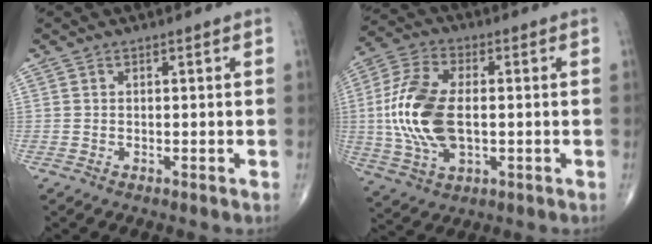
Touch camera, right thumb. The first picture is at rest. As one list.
[{"total": 15.5, "force": [-0.3, 8.4, 13.0], "torque": [-0.274, 0.006, -0.005]}]